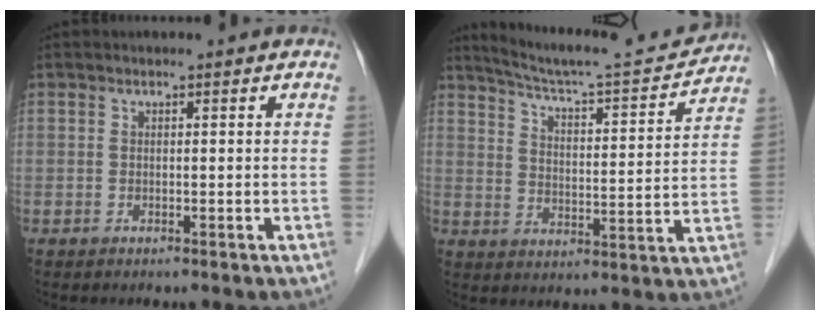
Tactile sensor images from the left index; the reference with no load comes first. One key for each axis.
{"total": 13.7, "fx": 13.3, "fy": 0.4, "fz": 3.5, "tx": -0.059, "ty": -0.005, "tz": 0.193}